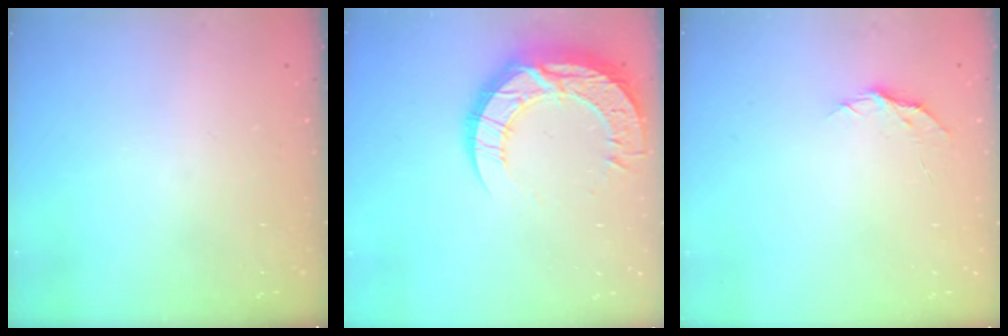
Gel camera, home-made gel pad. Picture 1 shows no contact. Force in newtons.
{"total": 16.3, "press": 16.3, "slide": 1.4}
{"total": 5.1, "press": 5.1, "slide": 0.2}